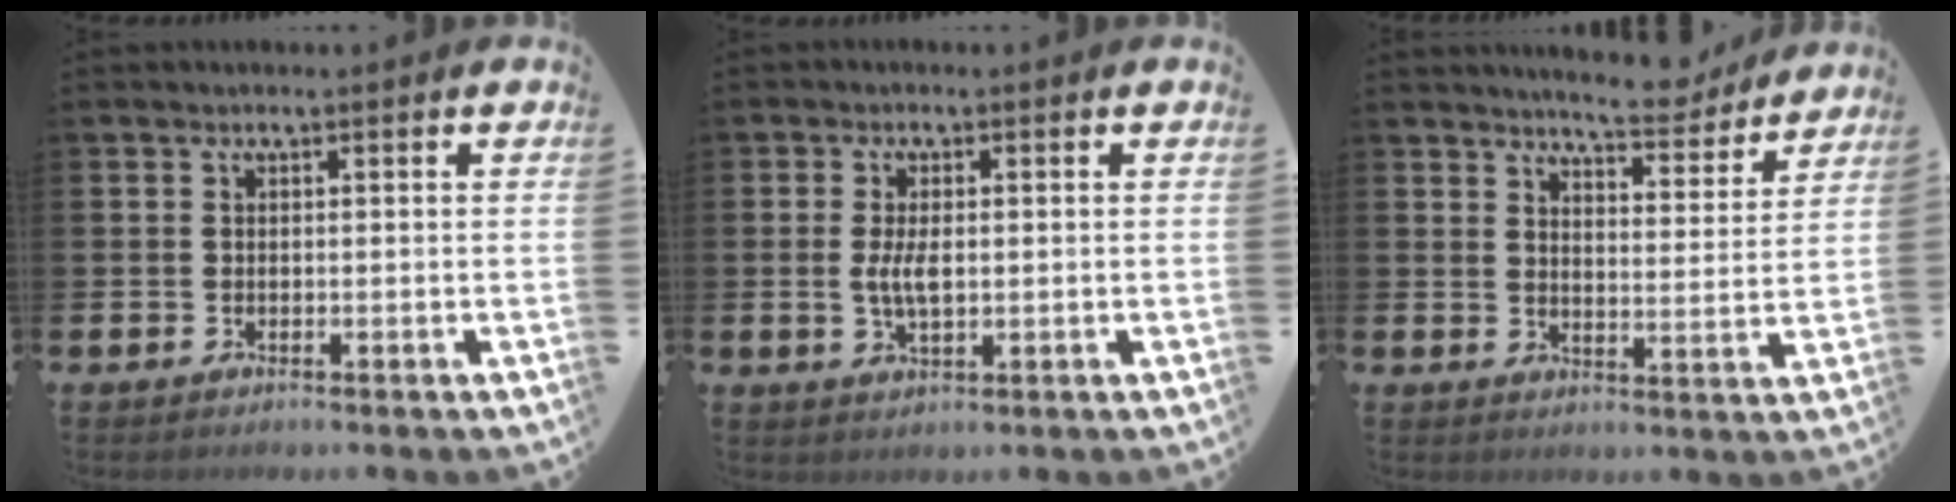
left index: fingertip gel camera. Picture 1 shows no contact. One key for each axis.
{"total": 3.7, "fx": 0.2, "fy": 1.7, "fz": 3.3, "tx": -0.062, "ty": -0.001, "tz": -0.002}
{"total": 6.5, "fx": 6.3, "fy": 0.6, "fz": 1.1, "tx": -0.023, "ty": -0.045, "tz": 0.110}